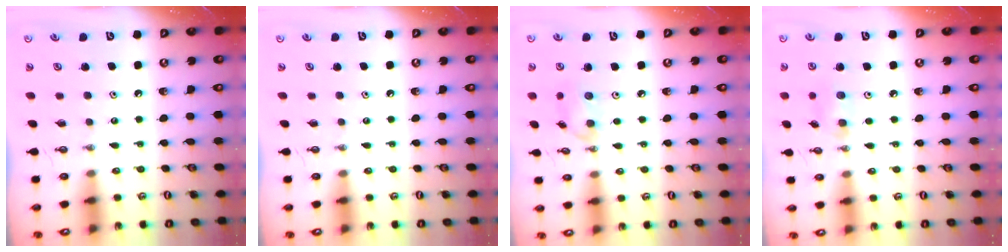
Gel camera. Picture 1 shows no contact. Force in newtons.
{"total": 0.0}
{"total": 6.7, "press": 6.6, "slide": 1.4}
{"total": 6.0, "press": 5.9, "slide": 1.4}